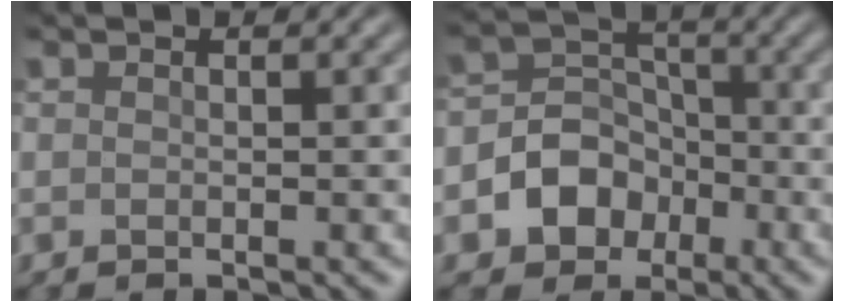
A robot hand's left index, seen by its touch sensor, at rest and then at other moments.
{"total": 5.3, "force": [-2.1, 4.4, 2.1], "torque": [-0.009, 0.004, -0.056]}